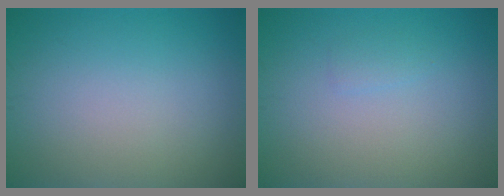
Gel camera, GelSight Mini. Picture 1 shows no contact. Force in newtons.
{"total": 0.7, "press": 0.7, "slide": 0.1}